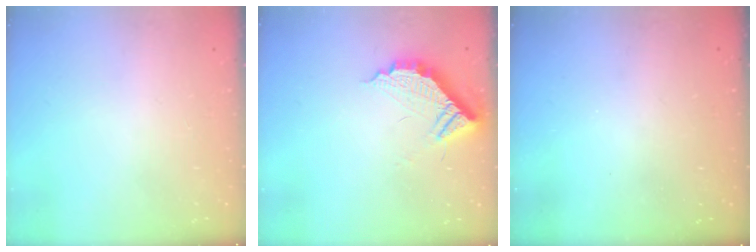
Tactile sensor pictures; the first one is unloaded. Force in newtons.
{"total": 10.3, "press": 10.3, "slide": 0.6}
{"total": 3.1, "press": 3.1, "slide": 0.1}